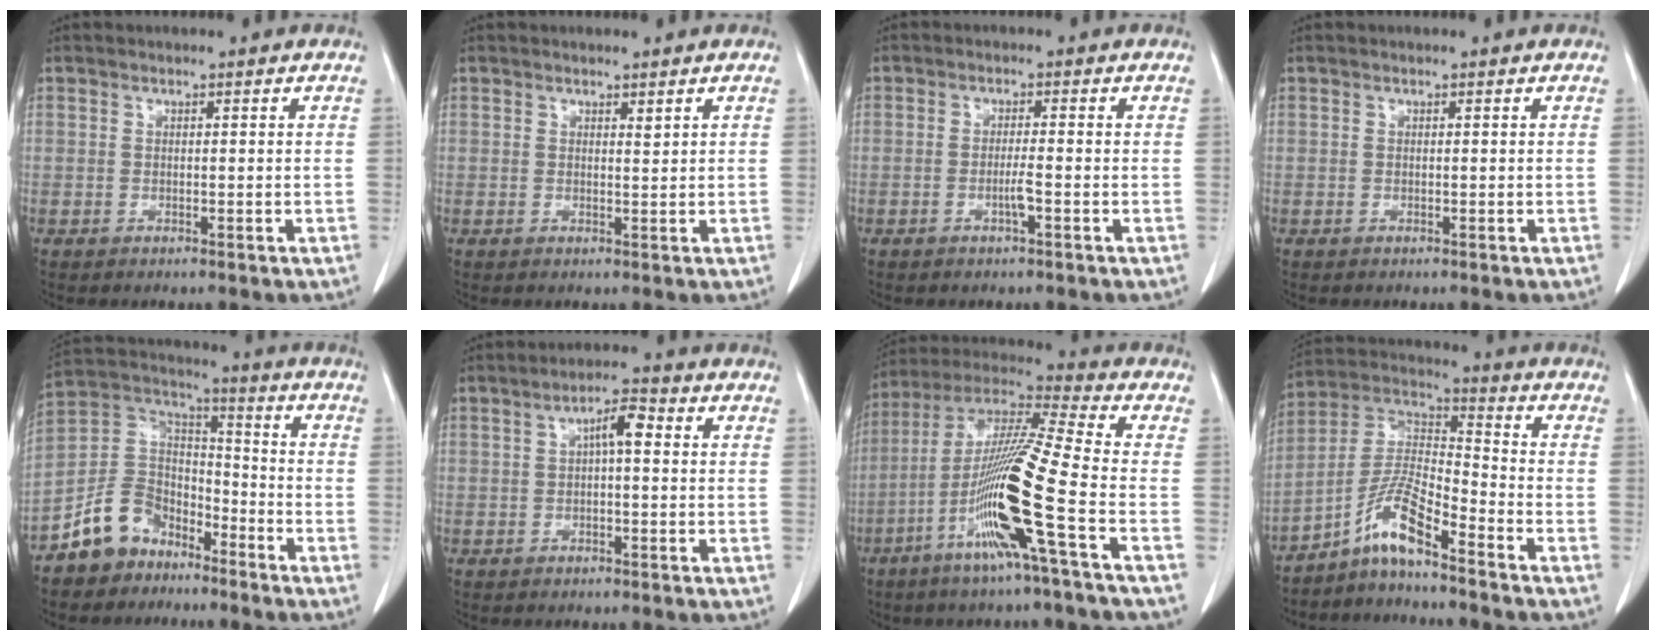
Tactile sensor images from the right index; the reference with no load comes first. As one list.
[{"total": 0.7, "force": [0.5, 0.1, 0.4], "torque": [-0.009, -0.006, 0.008]}, {"total": 2.2, "force": [-0.9, -0.1, 2.0], "torque": [-0.039, -0.001, -0.017]}, {"total": 0.0}, {"total": 10.3, "force": [-7.1, 6.8, 3.0], "torque": [-0.069, 0.044, -0.136]}, {"total": 4.0, "force": [0.6, 1.0, 3.9], "torque": [-0.064, 0.013, 0.006]}, {"total": 16.8, "force": [-6.1, -1.5, 15.6], "torque": [-0.308, -0.013, -0.125]}, {"total": 8.6, "force": [-6.1, 0.8, 6.0], "torque": [-0.129, 0.012, -0.118]}]